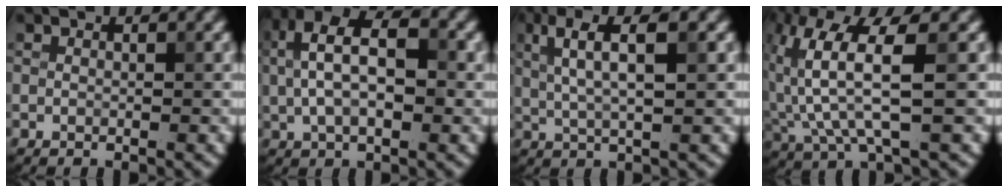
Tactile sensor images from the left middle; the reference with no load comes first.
{"total": 7.6, "force": [1.6, 4.2, 6.1], "torque": [-0.123, 0.024, 0.025]}
{"total": 5.0, "force": [1.8, 1.2, 4.5], "torque": [-0.088, 0.003, 0.034]}
{"total": 6.3, "force": [1.2, 1.6, 5.9], "torque": [-0.137, 0.003, 0.025]}